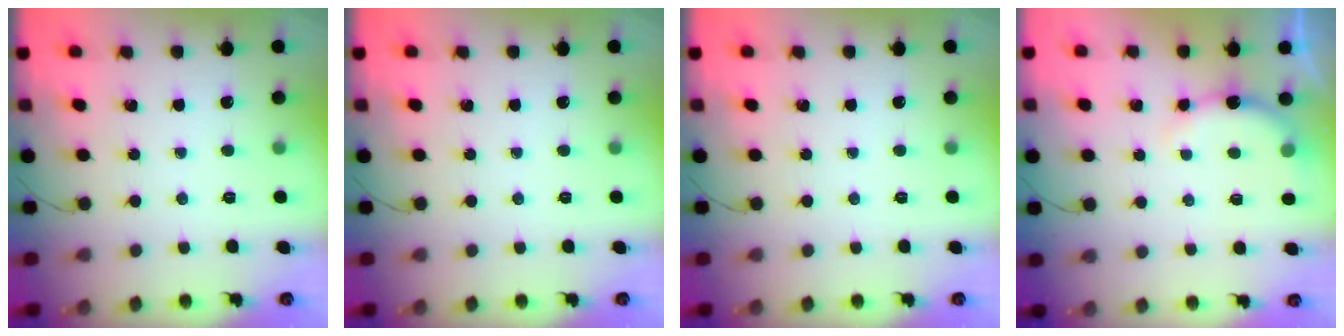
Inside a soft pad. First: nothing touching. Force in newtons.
{"total": 0.0}
{"total": 0.0}
{"total": 4.8, "press": 4.8, "slide": 0.8}